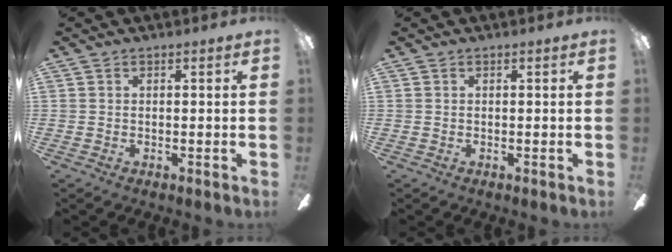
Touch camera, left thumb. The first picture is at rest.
{"total": 0.0}